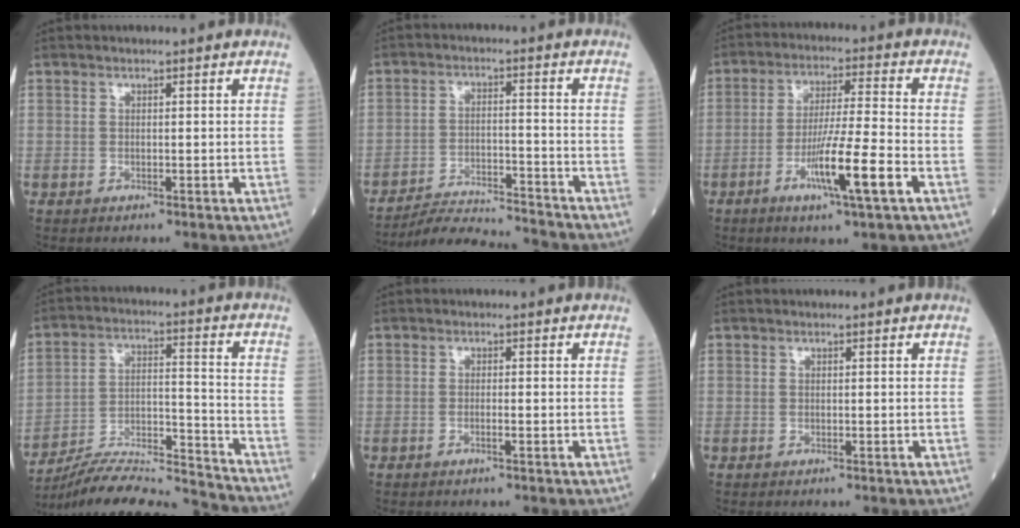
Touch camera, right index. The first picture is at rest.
{"total": 10.4, "force": [-10.3, -0.6, 1.6], "torque": [-0.024, -0.003, -0.174]}
{"total": 10.5, "force": [-4.3, -0.3, 9.6], "torque": [-0.175, -0.014, -0.079]}
{"total": 17.7, "force": [-17.1, -0.5, 4.5], "torque": [-0.089, 0.014, -0.280]}
{"total": 0.8, "force": [-0.4, 0.0, 0.7], "torque": [-0.015, 0.001, -0.008]}
{"total": 0.0}